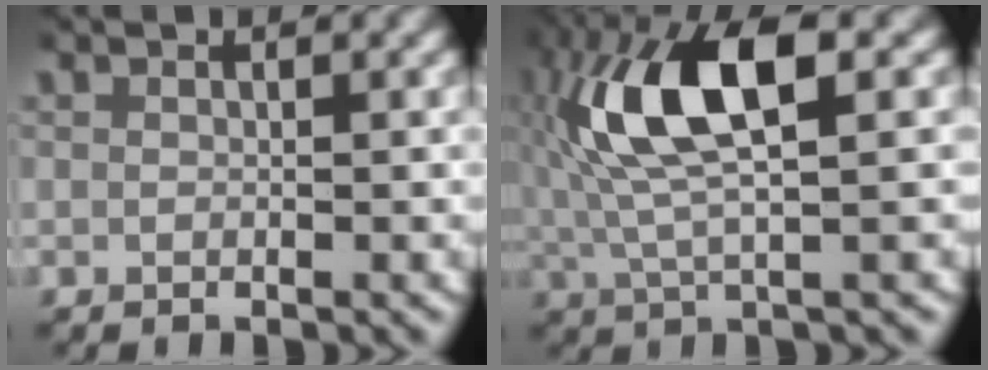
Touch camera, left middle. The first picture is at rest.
{"total": 10.7, "force": [2.0, 4.5, 9.5], "torque": [-0.204, 0.007, 0.035]}